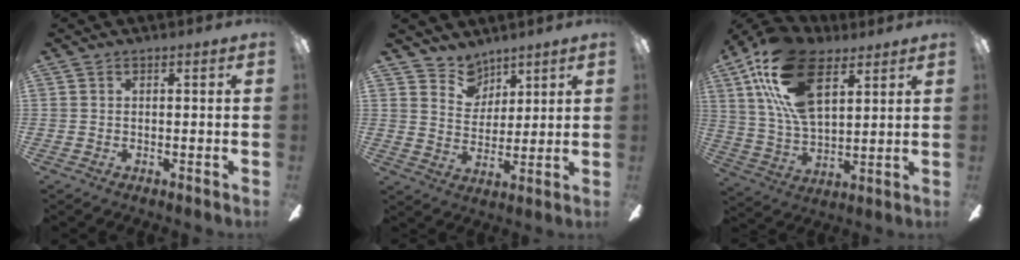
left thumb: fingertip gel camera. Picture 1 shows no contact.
{"total": 7.4, "force": [6.0, 4.4, 0.2], "torque": [-0.011, -0.037, 0.114]}
{"total": 21.8, "force": [11.1, 11.1, 15.1], "torque": [-0.318, -0.032, 0.193]}